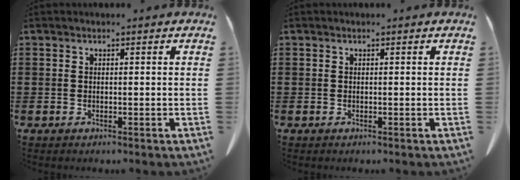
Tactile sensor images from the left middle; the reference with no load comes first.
{"total": 0.0}